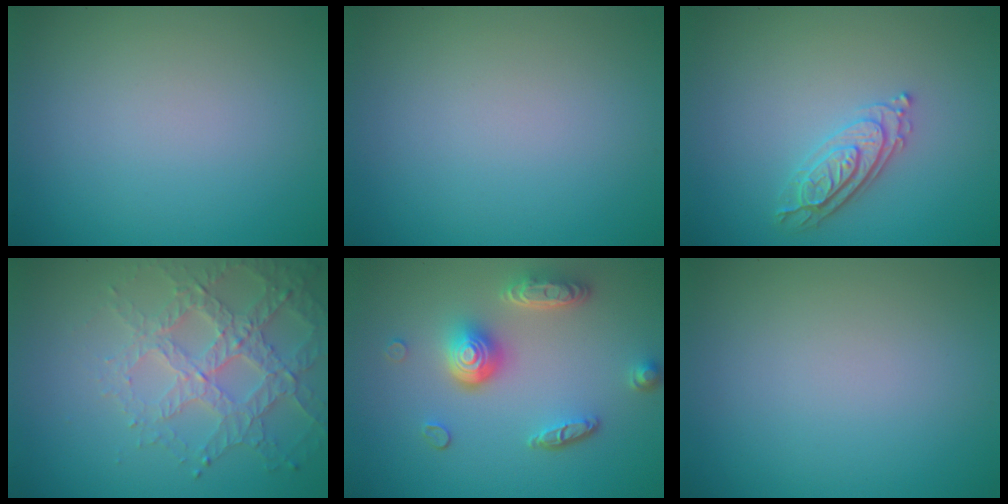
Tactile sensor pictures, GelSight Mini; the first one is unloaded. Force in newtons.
{"total": 0.0}
{"total": 2.9, "press": 2.7, "slide": 1.0}
{"total": 4.5, "press": 4.0, "slide": 2.0}
{"total": 5.2, "press": 3.8, "slide": 3.5}
{"total": 0.0}